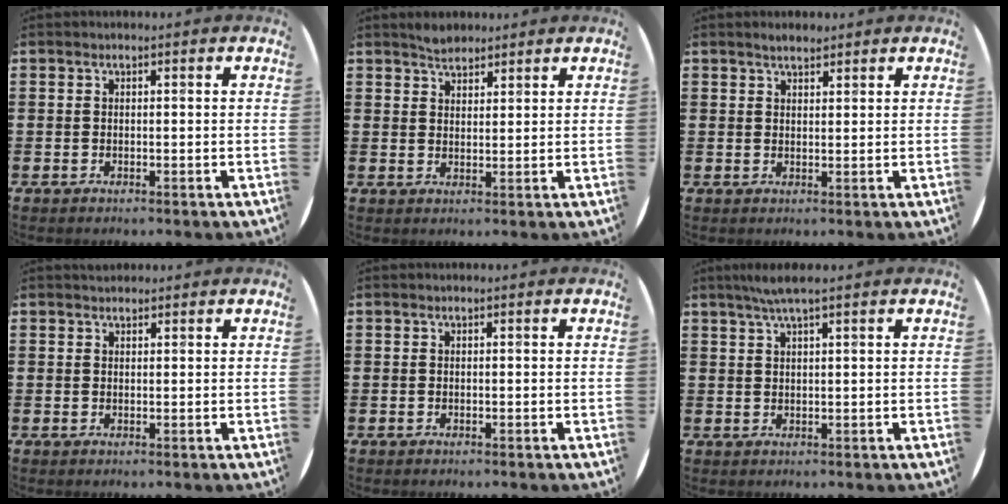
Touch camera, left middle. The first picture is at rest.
{"total": 2.5, "force": [2.3, 0.8, 0.3], "torque": [-0.001, 0.000, 0.042]}
{"total": 1.8, "force": [1.6, 0.4, 0.5], "torque": [-0.011, 0.005, 0.030]}
{"total": 1.0, "force": [0.9, 0.2, -0.1], "torque": [0.001, 0.002, 0.018]}
{"total": 0.0}
{"total": 3.0, "force": [2.2, 0.1, 2.0], "torque": [-0.042, 0.005, 0.038]}